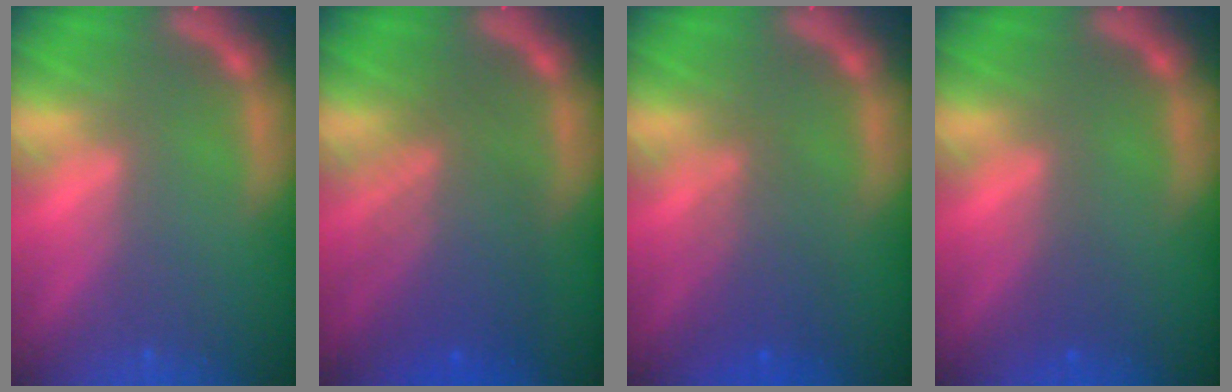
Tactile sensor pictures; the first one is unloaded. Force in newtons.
{"total": 6.6}
{"total": 3.5}
{"total": 1.0}